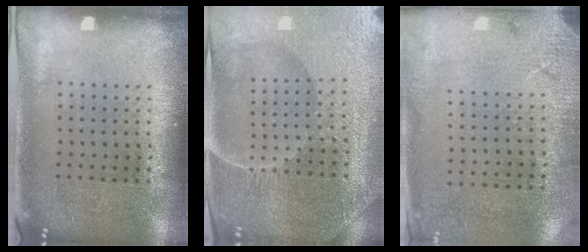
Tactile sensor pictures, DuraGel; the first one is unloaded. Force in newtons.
{"total": 5.0, "press": 4.8, "slide": 1.7}
{"total": 2.7, "press": 2.2, "slide": 1.5}